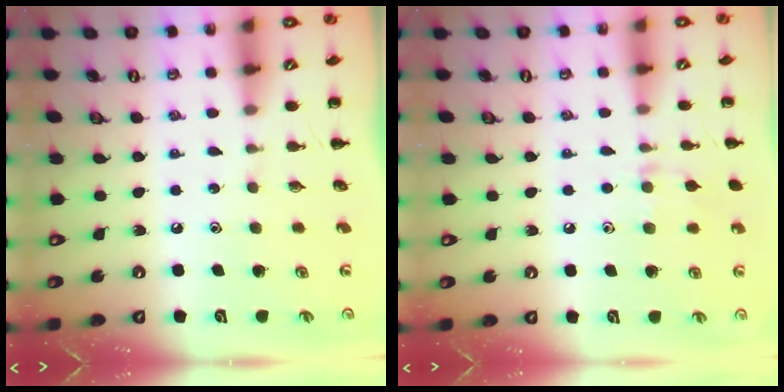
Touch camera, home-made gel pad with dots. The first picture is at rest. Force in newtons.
{"total": 6.9, "press": 6.5, "slide": 2.2}